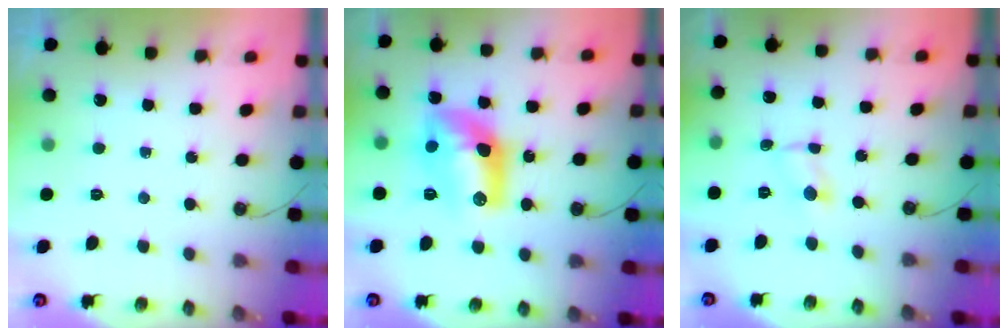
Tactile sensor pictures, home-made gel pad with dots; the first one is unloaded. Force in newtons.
{"total": 12.7, "press": 12.6, "slide": 1.0}
{"total": 1.7, "press": 1.7, "slide": 0.2}